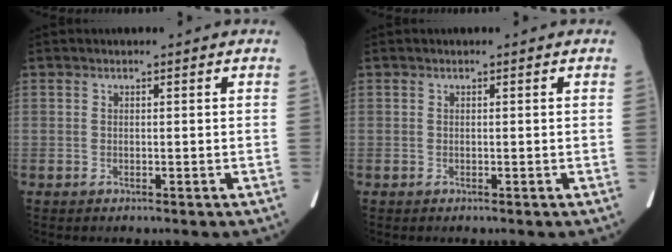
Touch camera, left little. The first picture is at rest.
{"total": 0.0}